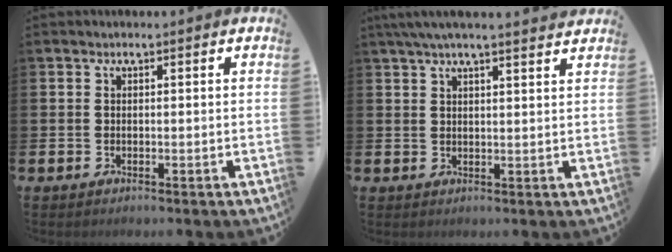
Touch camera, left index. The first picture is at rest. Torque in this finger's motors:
{"motor_torque": [0.65, -1.49, 0.65, 0.19]}